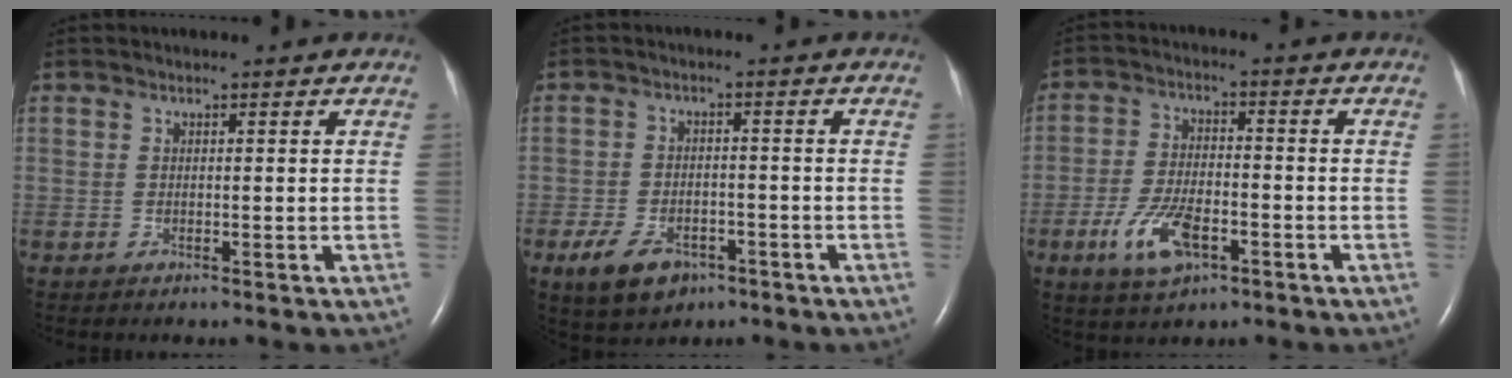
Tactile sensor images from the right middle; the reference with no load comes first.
{"total": 6.9, "force": [-3.9, 4.0, 3.9], "torque": [-0.084, -0.003, -0.058]}
{"total": 8.3, "force": [-3.8, 3.4, 6.5], "torque": [-0.141, -0.005, -0.067]}